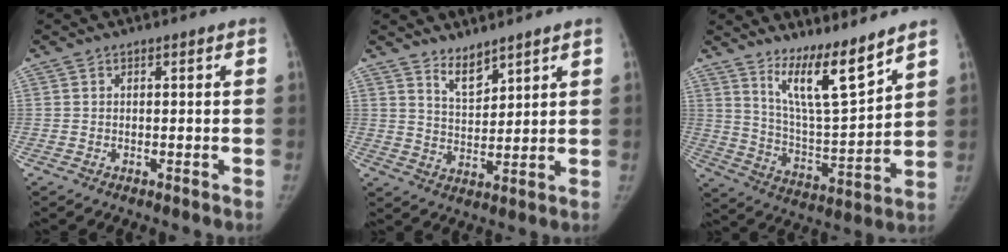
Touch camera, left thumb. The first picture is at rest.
{"total": 4.8, "force": [4.1, 1.5, 2.0], "torque": [-0.021, -0.041, 0.081]}
{"total": 12.6, "force": [9.5, 1.5, 8.1], "torque": [-0.127, -0.084, 0.177]}